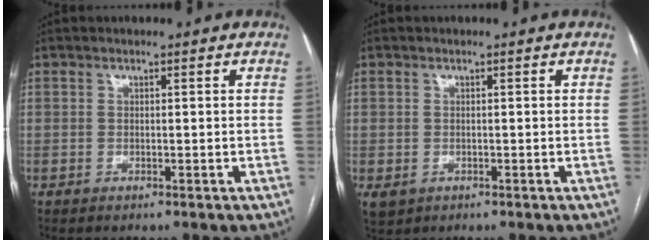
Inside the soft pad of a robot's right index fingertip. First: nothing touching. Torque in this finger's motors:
{"motor_torque": [0.08, -0.05, -0.04, -0.05]}